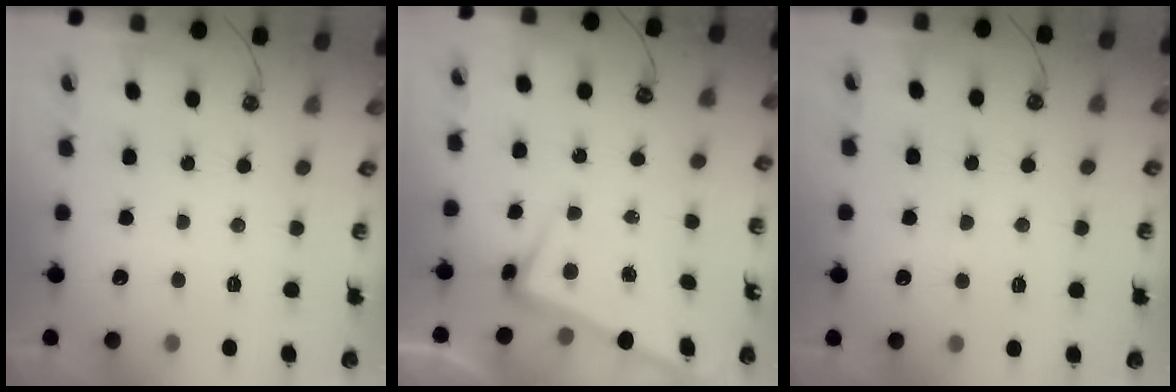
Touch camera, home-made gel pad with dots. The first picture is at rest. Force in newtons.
{"total": 3.0, "press": 2.8, "slide": 0.9}
{"total": 2.5, "press": 2.3, "slide": 0.8}